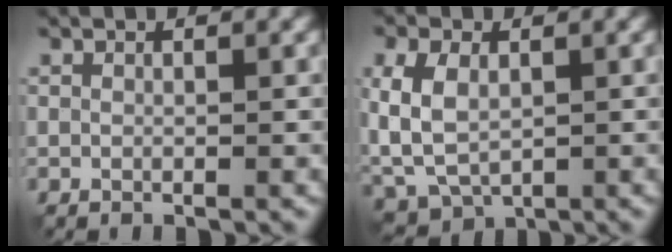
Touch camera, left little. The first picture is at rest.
{"total": 6.7, "force": [0.4, 4.1, 5.3], "torque": [-0.131, 0.004, 0.003]}